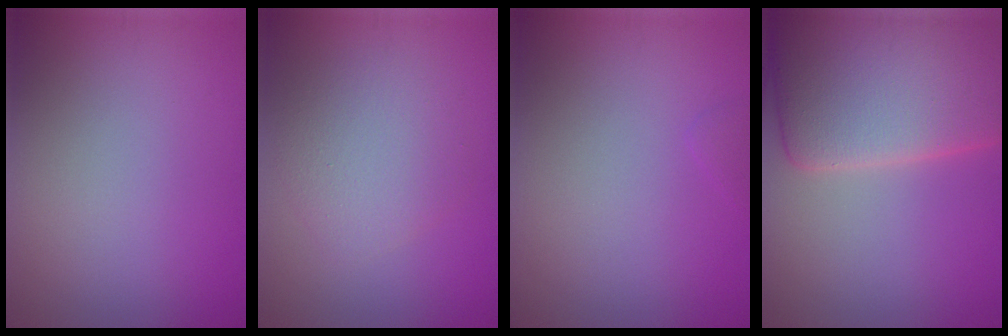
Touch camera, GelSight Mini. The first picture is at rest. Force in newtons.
{"total": 3.8, "press": 3.8, "slide": 0.2}
{"total": 0.6, "press": 0.6, "slide": 0.1}
{"total": 15.1, "press": 15.1, "slide": 0.9}